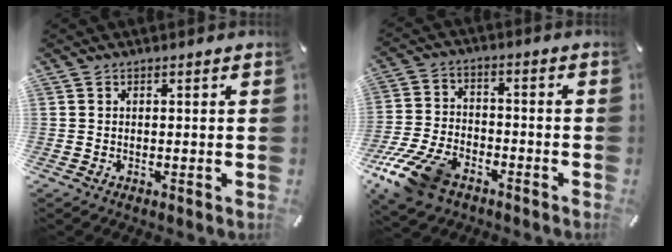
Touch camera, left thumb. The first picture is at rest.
{"total": 13.1, "force": [-8.5, 7.2, 6.8], "torque": [-0.128, 0.047, -0.151]}